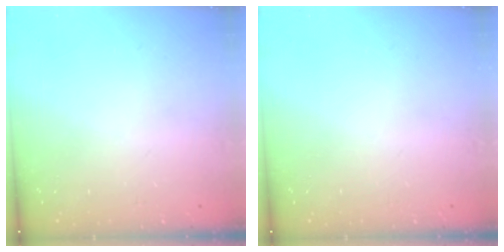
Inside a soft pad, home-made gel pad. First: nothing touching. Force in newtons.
{"total": 0.0}